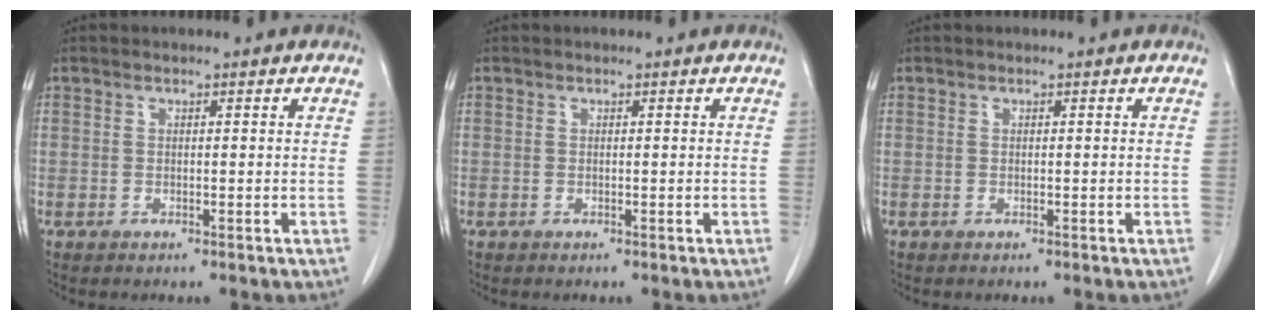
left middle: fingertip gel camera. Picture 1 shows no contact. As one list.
[{"total": 0.0}, {"total": 0.0}]